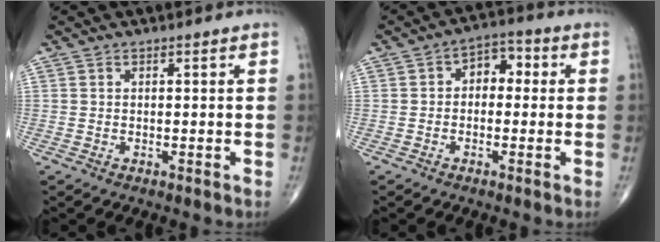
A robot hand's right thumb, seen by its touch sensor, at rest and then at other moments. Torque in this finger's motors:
{"motor_torque": [-0.01, 0.02, 0.12, -0.30, 0.00]}